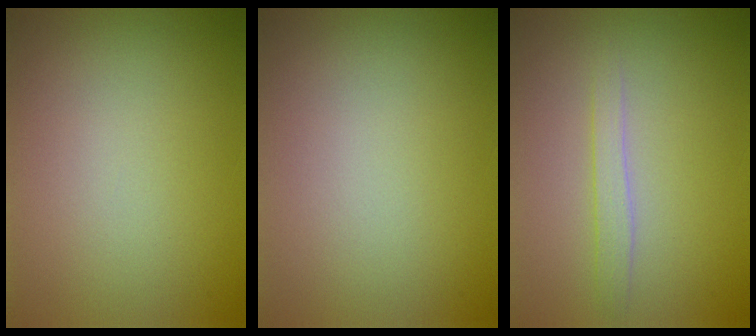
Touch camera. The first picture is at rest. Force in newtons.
{"total": 0.0}
{"total": 1.5, "press": 1.5, "slide": 0.1}